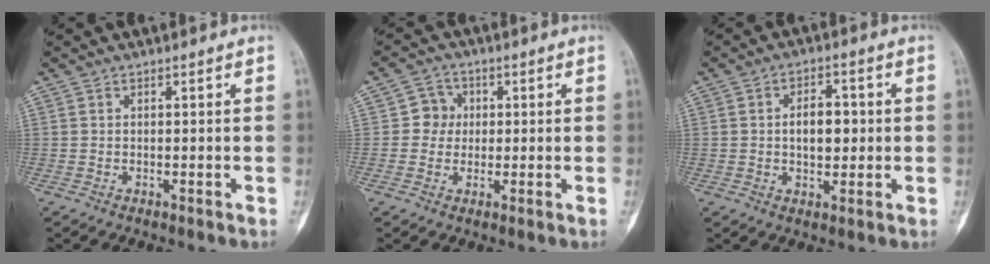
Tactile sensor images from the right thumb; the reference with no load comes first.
{"total": 4.3, "force": [0.3, 4.1, 1.2], "torque": [0.011, 0.009, -0.001]}
{"total": 6.5, "force": [0.2, 3.9, 5.2], "torque": [-0.061, 0.008, 0.003]}